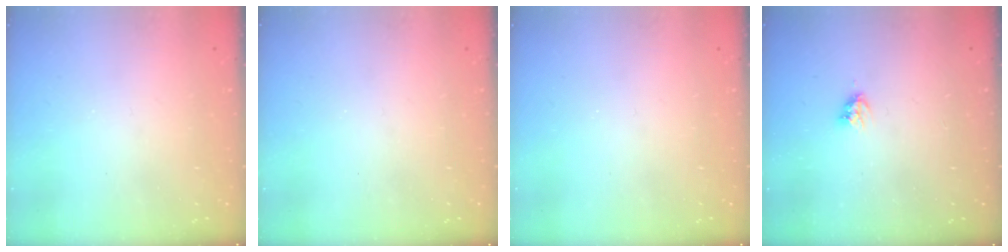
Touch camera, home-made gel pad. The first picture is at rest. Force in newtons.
{"total": 0.0}
{"total": 0.0}
{"total": 3.5, "press": 3.5, "slide": 0.4}